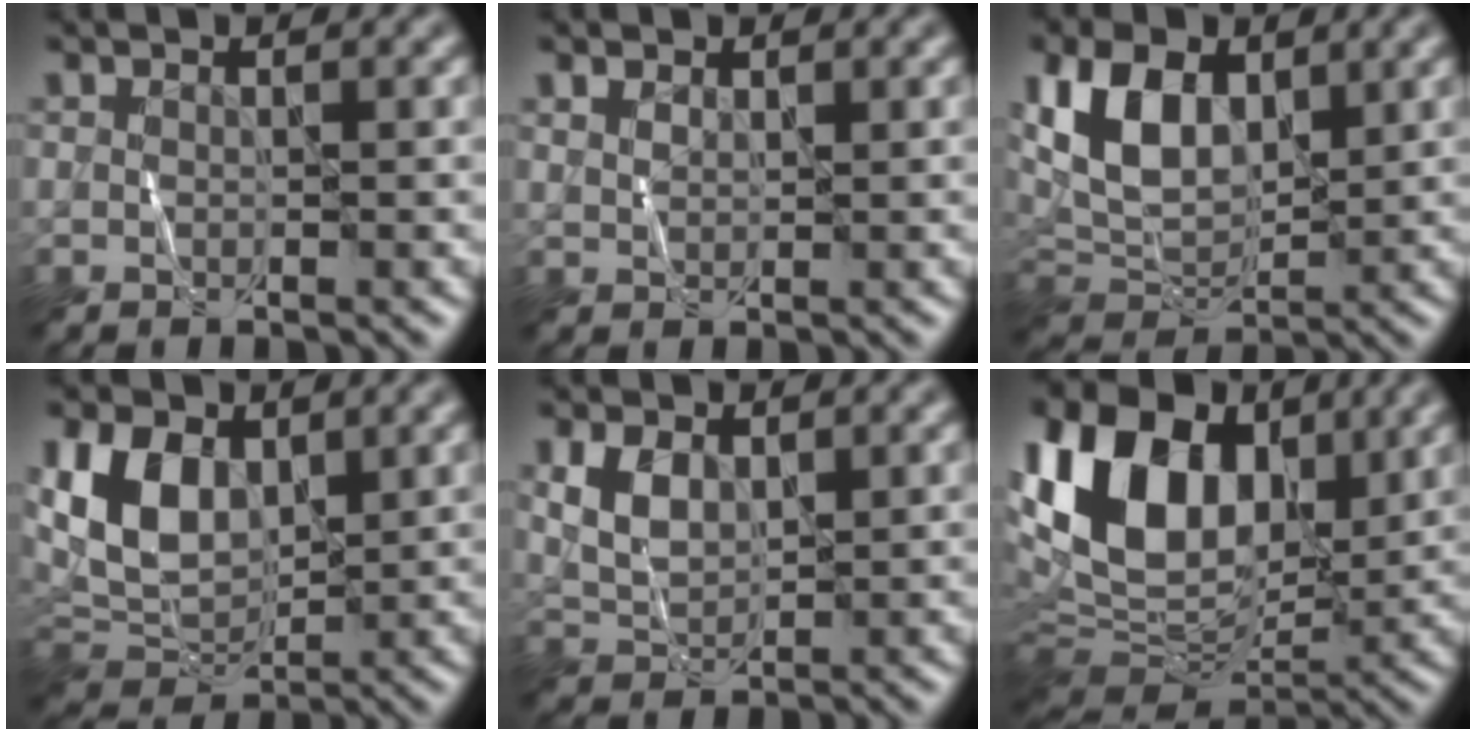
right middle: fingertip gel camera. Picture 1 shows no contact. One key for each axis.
{"total": 0.9, "fx": 0.8, "fy": 0.5, "fz": 0.3, "tx": -0.011, "ty": 0.000, "tz": 0.019}
{"total": 7.1, "fx": 2.5, "fy": 4.3, "fz": 5.0, "tx": -0.108, "ty": 0.001, "tz": 0.046}
{"total": 7.0, "fx": 2.1, "fy": 4.7, "fz": 4.7, "tx": -0.105, "ty": -0.004, "tz": 0.037}
{"total": 3.0, "fx": 1.0, "fy": 1.9, "fz": 2.0, "tx": -0.048, "ty": 0.002, "tz": 0.025}
{"total": 15.4, "fx": 4.9, "fy": 10.2, "fz": 10.5, "tx": -0.220, "ty": 0.033, "tz": 0.082}